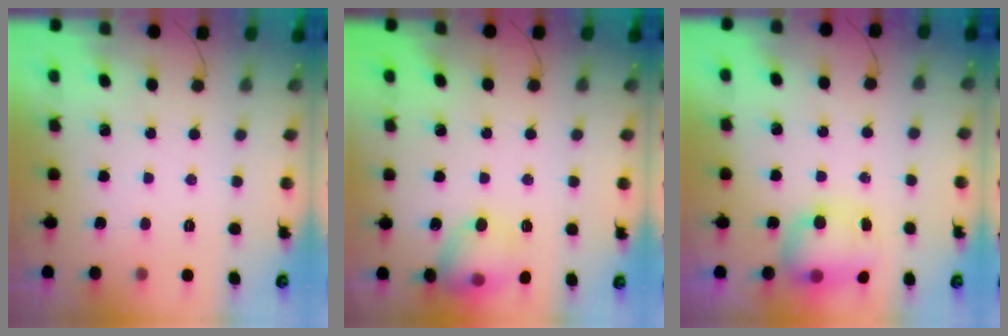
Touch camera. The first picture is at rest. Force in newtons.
{"total": 11.9, "press": 11.7, "slide": 1.9}
{"total": 8.3, "press": 8.2, "slide": 1.5}